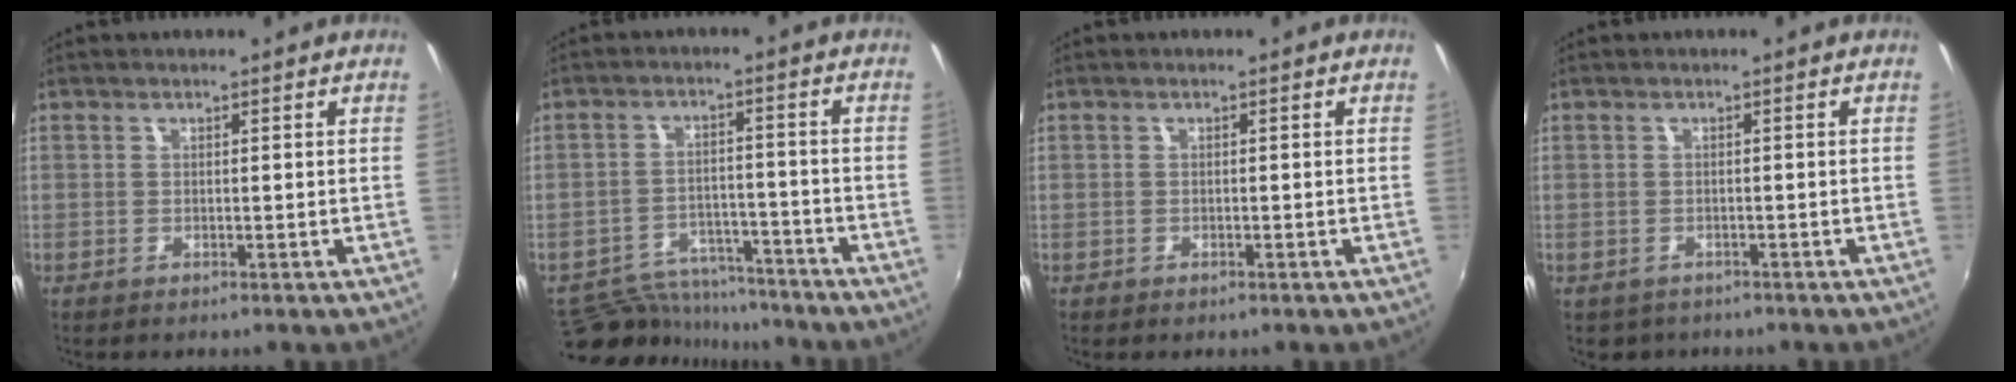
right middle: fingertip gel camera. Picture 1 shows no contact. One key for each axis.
{"total": 11.3, "fx": -10.4, "fy": 3.7, "fz": 2.5, "tx": -0.067, "ty": 0.013, "tz": -0.154}
{"total": 0.5, "fx": -0.4, "fy": 0.4, "fz": 0.1, "tx": -0.003, "ty": -0.003, "tz": -0.007}
{"total": 2.0, "fx": -1.3, "fy": 1.4, "fz": 0.3, "tx": -0.011, "ty": -0.005, "tz": -0.017}